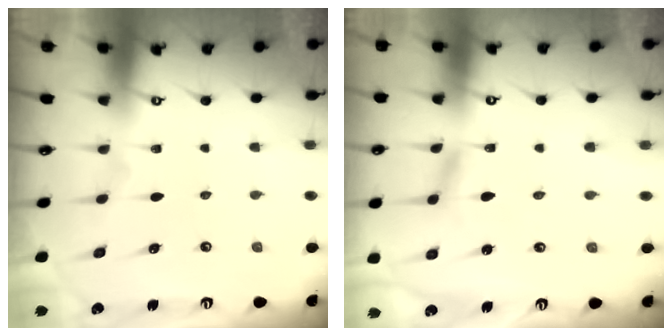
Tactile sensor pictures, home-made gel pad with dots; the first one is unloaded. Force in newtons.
{"total": 2.5, "press": 2.4, "slide": 0.3}